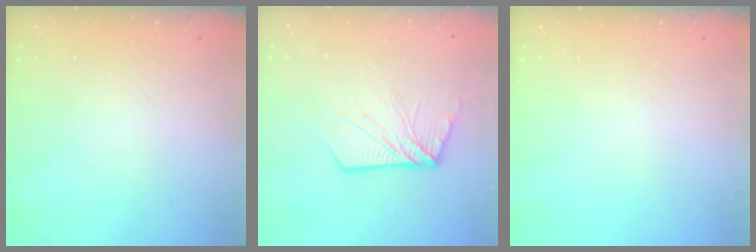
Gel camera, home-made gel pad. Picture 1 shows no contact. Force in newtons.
{"total": 11.5, "press": 11.4, "slide": 1.0}
{"total": 0.0}